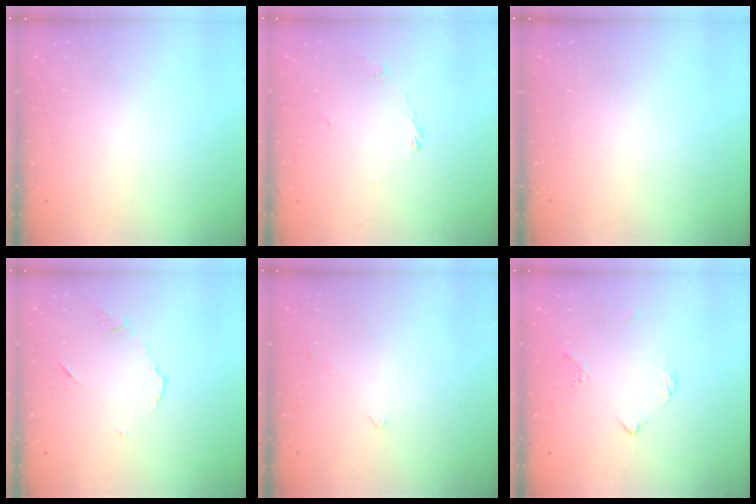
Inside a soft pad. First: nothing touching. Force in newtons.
{"total": 1.1, "press": 1.1, "slide": 0.4}
{"total": 0.0}
{"total": 6.1, "press": 6.1, "slide": 0.6}
{"total": 0.8, "press": 0.7, "slide": 0.4}
{"total": 3.5, "press": 3.4, "slide": 0.8}